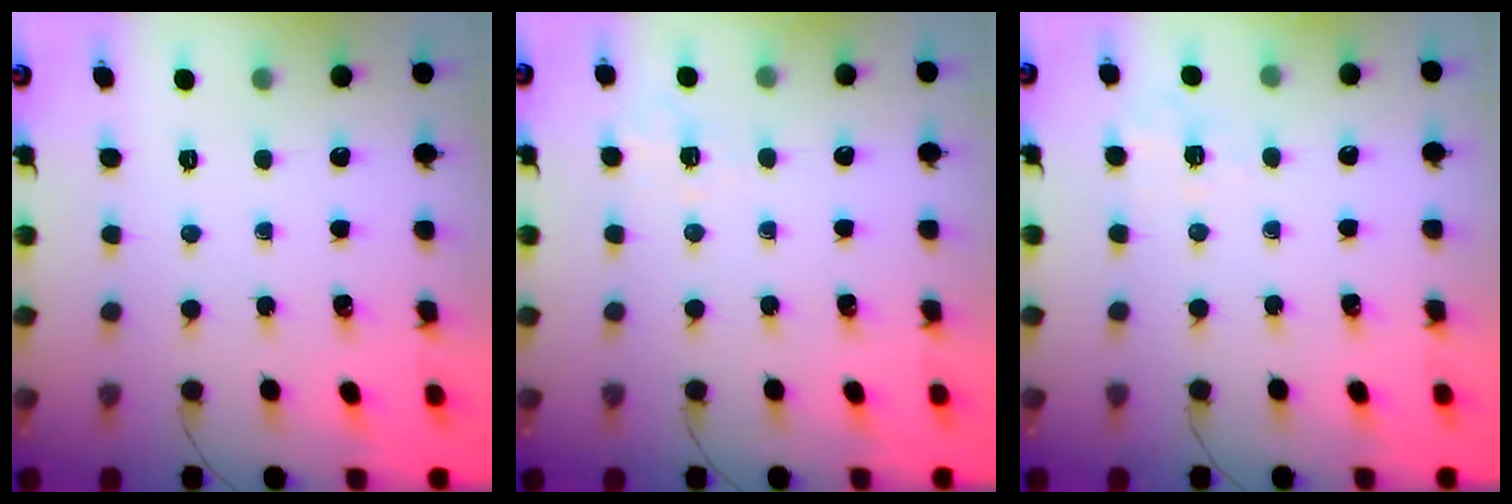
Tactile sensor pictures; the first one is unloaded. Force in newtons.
{"total": 2.2, "press": 1.3, "slide": 1.8}
{"total": 2.0, "press": 0.8, "slide": 1.8}